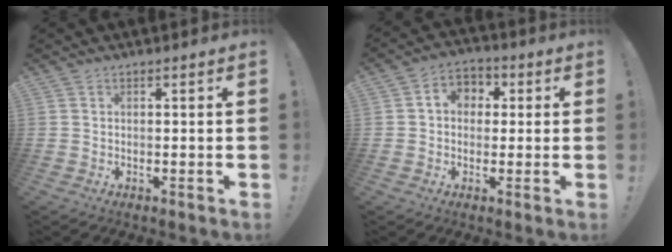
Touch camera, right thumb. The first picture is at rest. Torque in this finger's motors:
{"motor_torque": [0.59, 1.31, 0.63, -0.23, -0.01]}